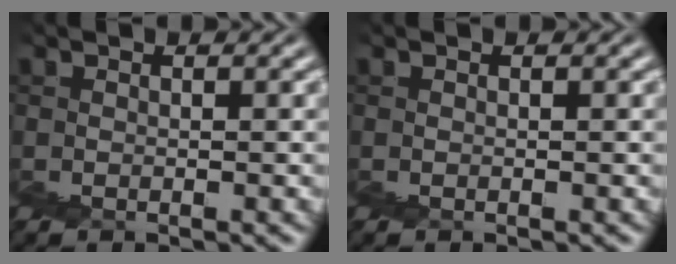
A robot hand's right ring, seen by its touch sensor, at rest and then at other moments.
{"total": 0.0}